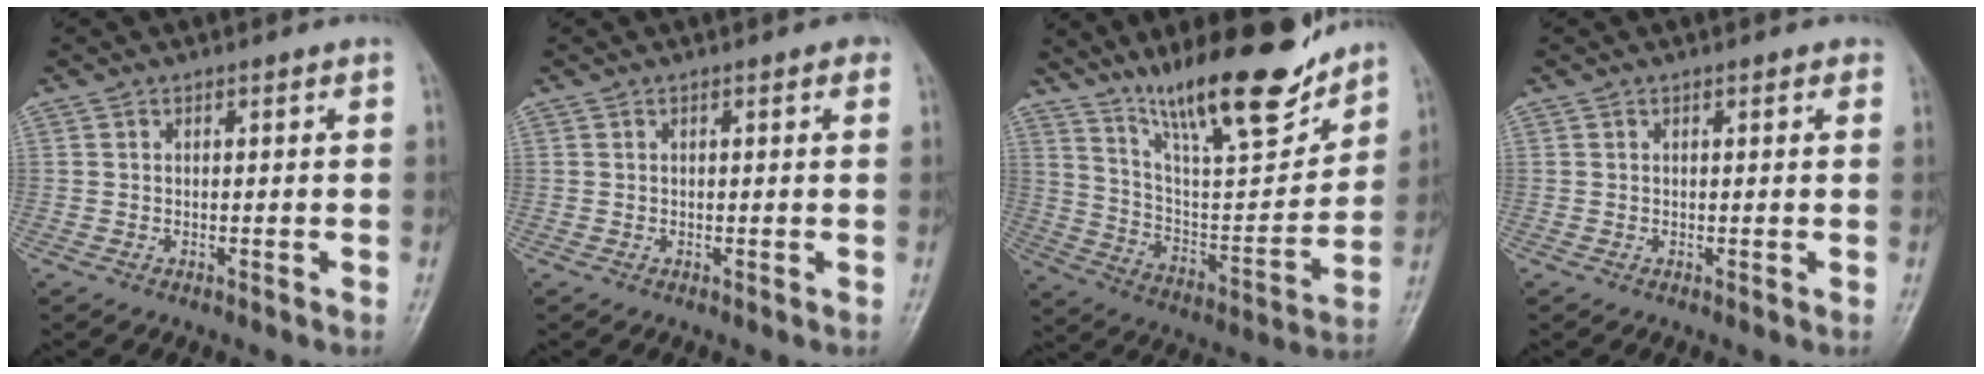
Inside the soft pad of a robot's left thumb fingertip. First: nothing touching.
{"total": 1.5, "force": [0.7, 0.5, 1.3], "torque": [-0.015, 0.001, 0.005]}
{"total": 21.1, "force": [15.6, 5.3, 13.2], "torque": [-0.178, -0.083, 0.271]}
{"total": 1.1, "force": [0.6, 0.6, 0.7], "torque": [-0.001, 0.000, 0.003]}